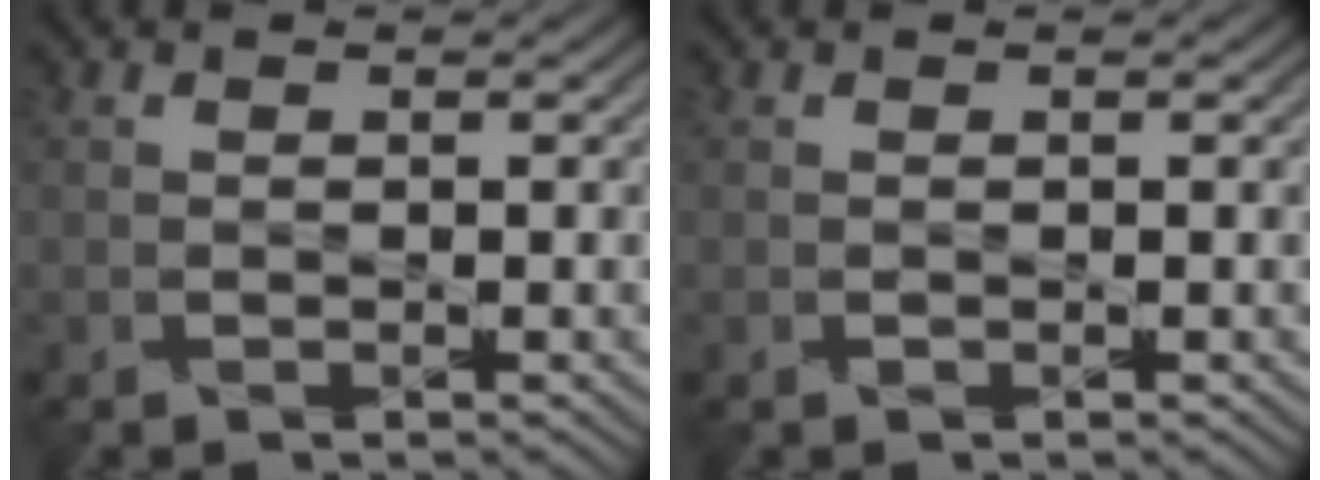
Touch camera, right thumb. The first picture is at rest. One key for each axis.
{"total": 0.0}